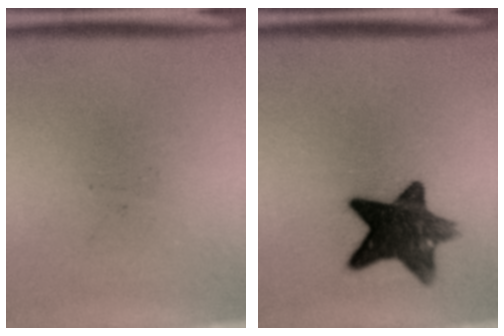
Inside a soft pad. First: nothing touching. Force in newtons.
{"total": 11.3}